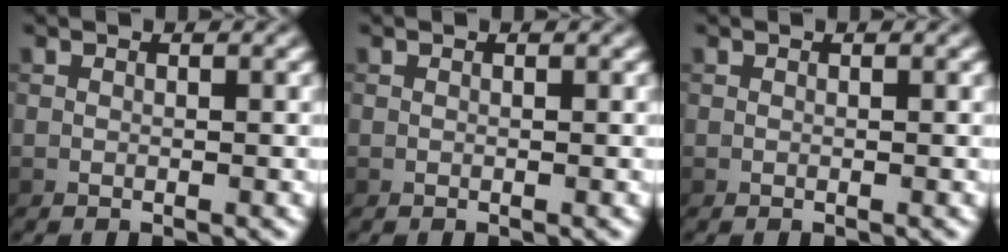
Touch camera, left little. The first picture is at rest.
{"total": 0.0}
{"total": 0.0}